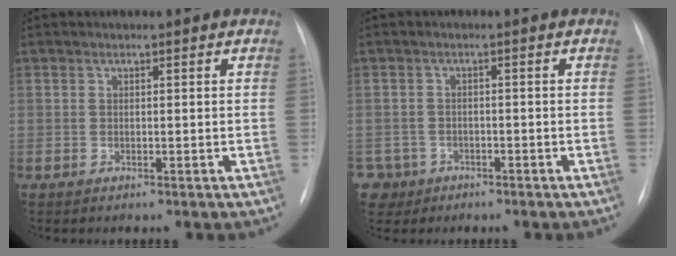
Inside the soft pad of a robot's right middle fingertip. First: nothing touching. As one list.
[{"total": 4.2, "force": [-2.4, 3.4, -0.5], "torque": [0.009, 0.009, -0.039]}]